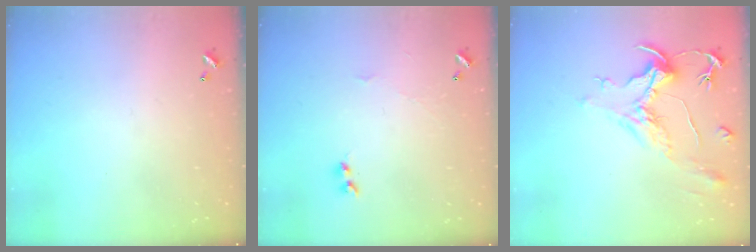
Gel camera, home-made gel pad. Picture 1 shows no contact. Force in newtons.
{"total": 1.9, "press": 1.8, "slide": 0.5}
{"total": 2.1, "press": 1.6, "slide": 1.4}